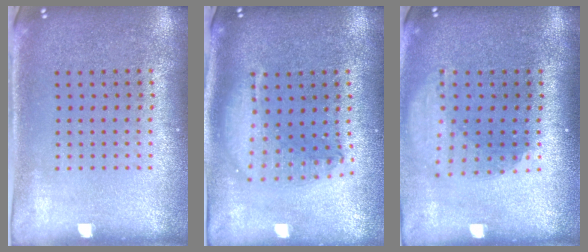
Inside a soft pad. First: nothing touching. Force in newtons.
{"total": 1.8, "press": 1.5, "slide": 1.0}
{"total": 1.8, "press": 1.4, "slide": 1.2}